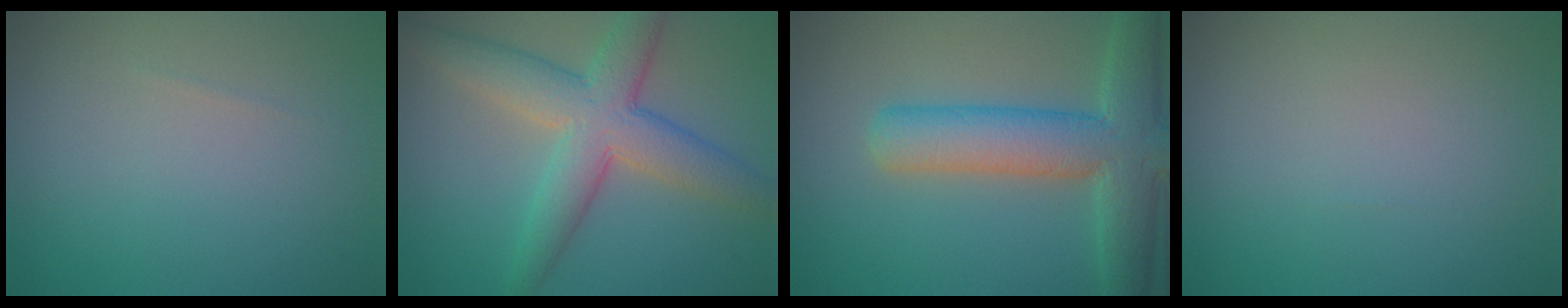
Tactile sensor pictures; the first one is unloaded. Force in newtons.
{"total": 6.7, "press": 6.7, "slide": 0.2}
{"total": 7.6, "press": 7.6, "slide": 0.5}
{"total": 0.0}